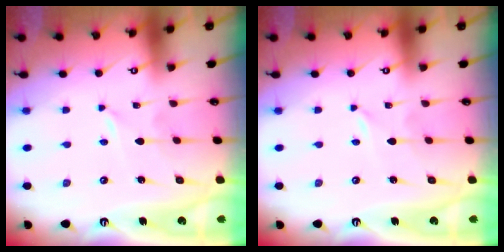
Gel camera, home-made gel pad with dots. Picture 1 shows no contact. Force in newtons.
{"total": 0.0}